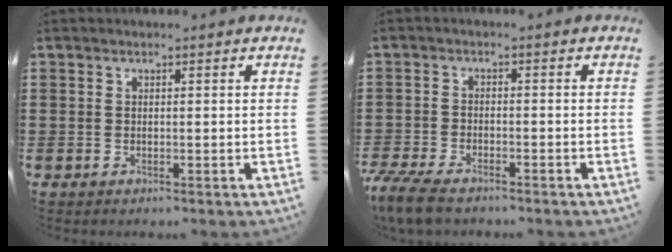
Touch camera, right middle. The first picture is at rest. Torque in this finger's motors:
{"motor_torque": [2.14, 0.00, 0.96, 0.21]}